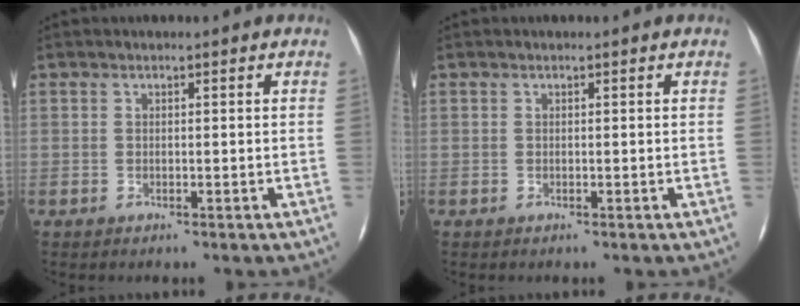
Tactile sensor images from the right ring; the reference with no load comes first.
{"total": 0.0}